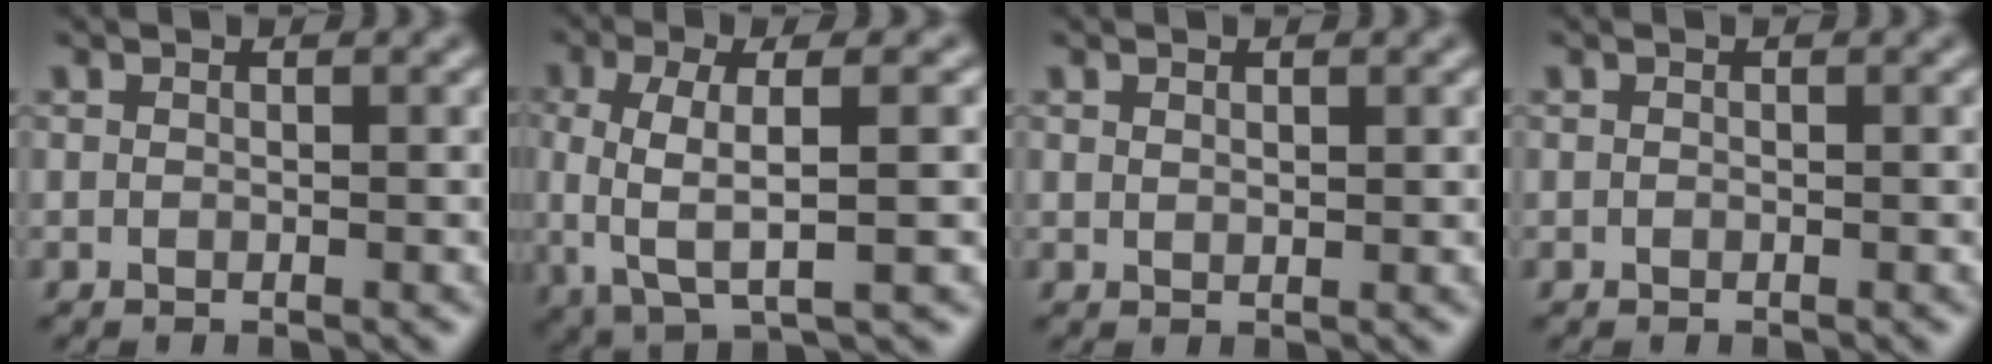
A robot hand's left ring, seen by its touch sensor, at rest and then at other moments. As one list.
[{"total": 5.8, "force": [0.0, 1.7, 5.5], "torque": [-0.104, 0.001, -0.001]}, {"total": 0.6, "force": [0.4, 0.4, 0.3], "torque": [-0.006, -0.002, 0.009]}, {"total": 0.0}]